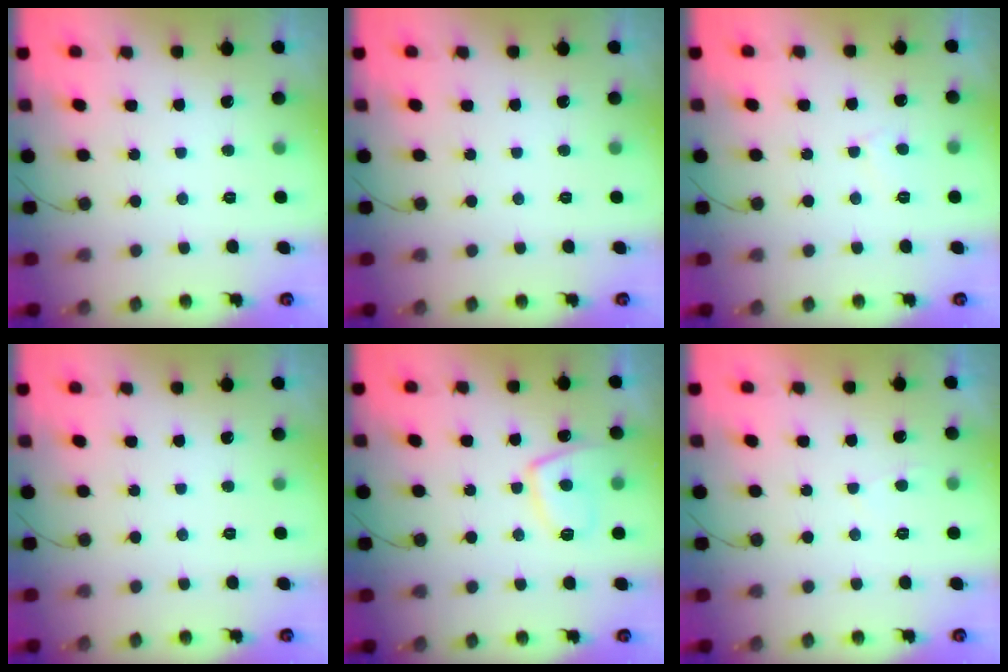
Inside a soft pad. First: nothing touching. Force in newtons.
{"total": 0.0}
{"total": 3.1, "press": 3.1, "slide": 0.3}
{"total": 0.0}
{"total": 9.8, "press": 9.7, "slide": 1.4}
{"total": 2.0, "press": 1.9, "slide": 0.3}